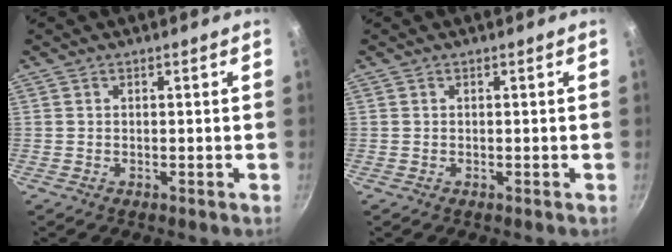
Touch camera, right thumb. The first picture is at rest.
{"total": 0.0}